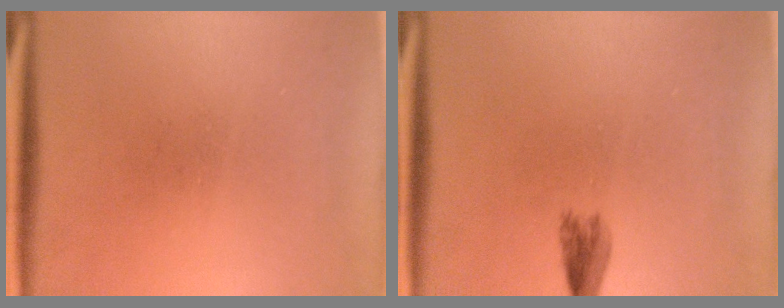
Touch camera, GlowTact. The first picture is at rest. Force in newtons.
{"total": 2.3}